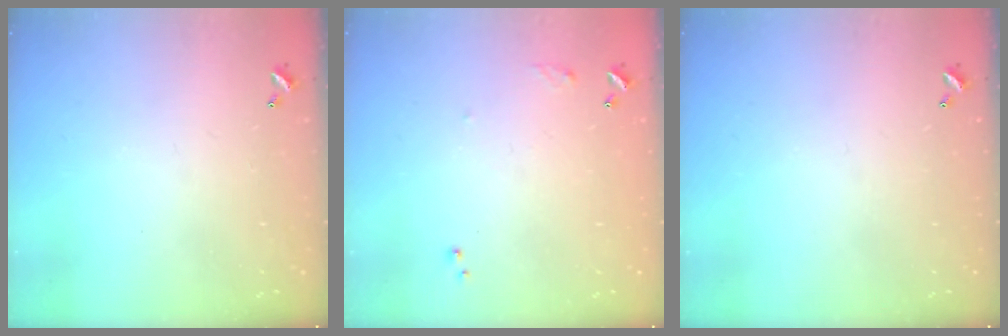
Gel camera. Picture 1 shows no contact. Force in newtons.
{"total": 6.5, "press": 6.5, "slide": 0.7}
{"total": 0.0}